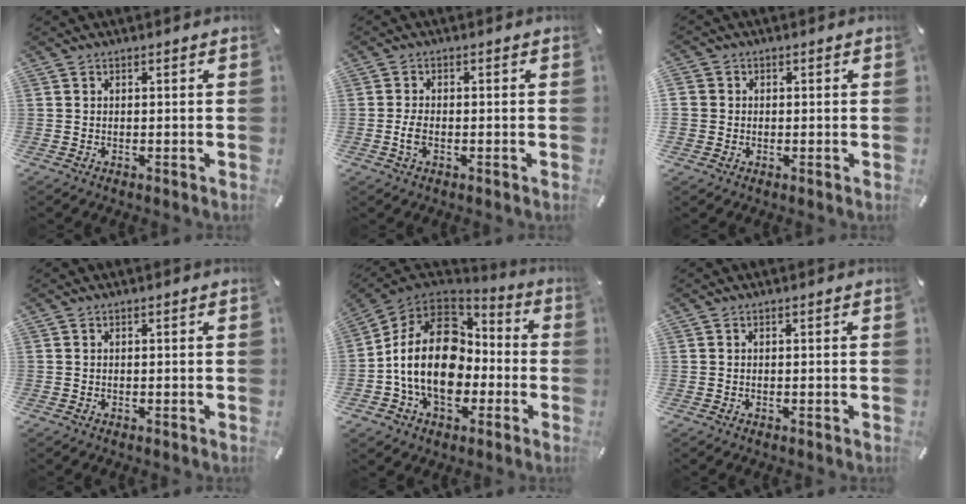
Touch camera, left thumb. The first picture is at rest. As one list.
[{"total": 2.9, "force": [-0.9, 1.4, 2.4], "torque": [-0.053, 0.002, -0.019]}, {"total": 3.2, "force": [0.0, 3.2, 0.2], "torque": [-0.006, 0.007, 0.001]}, {"total": 0.0}, {"total": 20.6, "force": [-1.8, 15.3, 13.6], "torque": [-0.262, 0.018, -0.026]}, {"total": 0.0}]